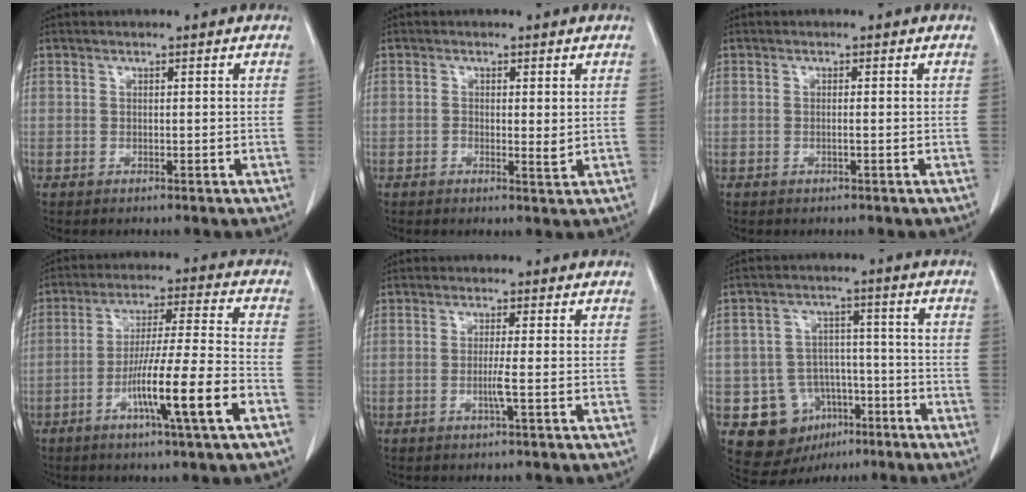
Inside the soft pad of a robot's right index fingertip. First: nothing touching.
{"total": 2.0, "force": [0.0, 0.7, 1.9], "torque": [-0.029, -0.004, 0.000]}
{"total": 0.6, "force": [-0.2, -0.1, 0.6], "torque": [-0.010, 0.001, -0.003]}
{"total": 12.9, "force": [-5.5, -0.7, 11.7], "torque": [-0.206, -0.006, -0.096]}
{"total": 2.2, "force": [-0.6, -0.6, 2.0], "torque": [-0.040, -0.003, -0.014]}
{"total": 10.7, "force": [-4.7, 9.0, 3.4], "torque": [-0.053, 0.032, -0.060]}